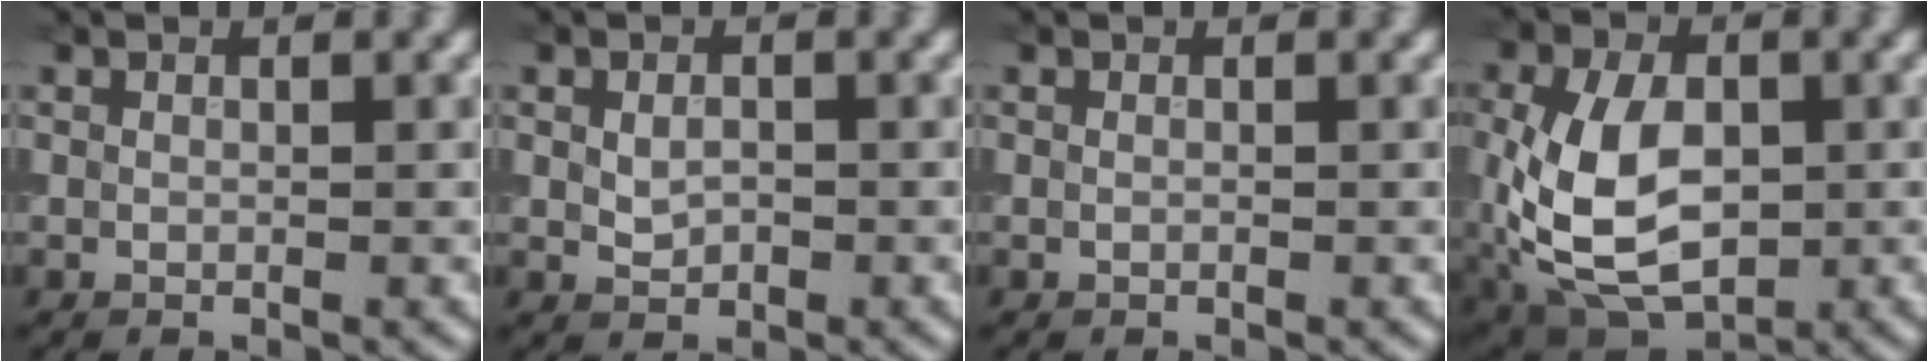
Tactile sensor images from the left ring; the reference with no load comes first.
{"total": 1.6, "force": [-0.1, 1.2, 1.1], "torque": [-0.021, -0.001, -0.001]}
{"total": 0.0}
{"total": 10.2, "force": [-0.9, 6.4, 7.9], "torque": [-0.166, -0.005, -0.020]}